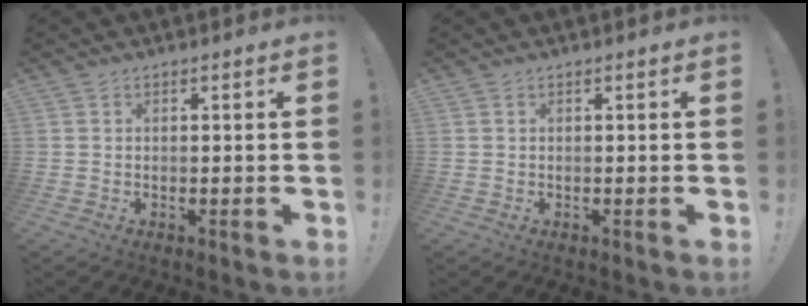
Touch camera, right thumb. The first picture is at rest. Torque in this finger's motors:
{"motor_torque": [0.00, 0.00, 0.08, -0.08, 0.01]}